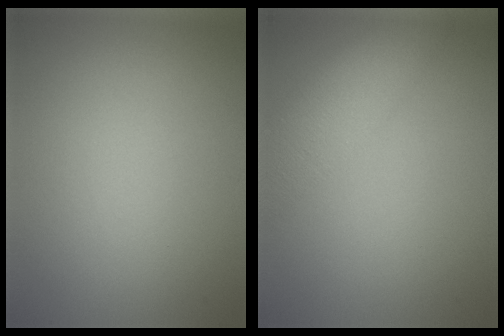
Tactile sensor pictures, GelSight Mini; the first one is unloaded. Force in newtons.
{"total": 5.3, "press": 5.3, "slide": 0.3}